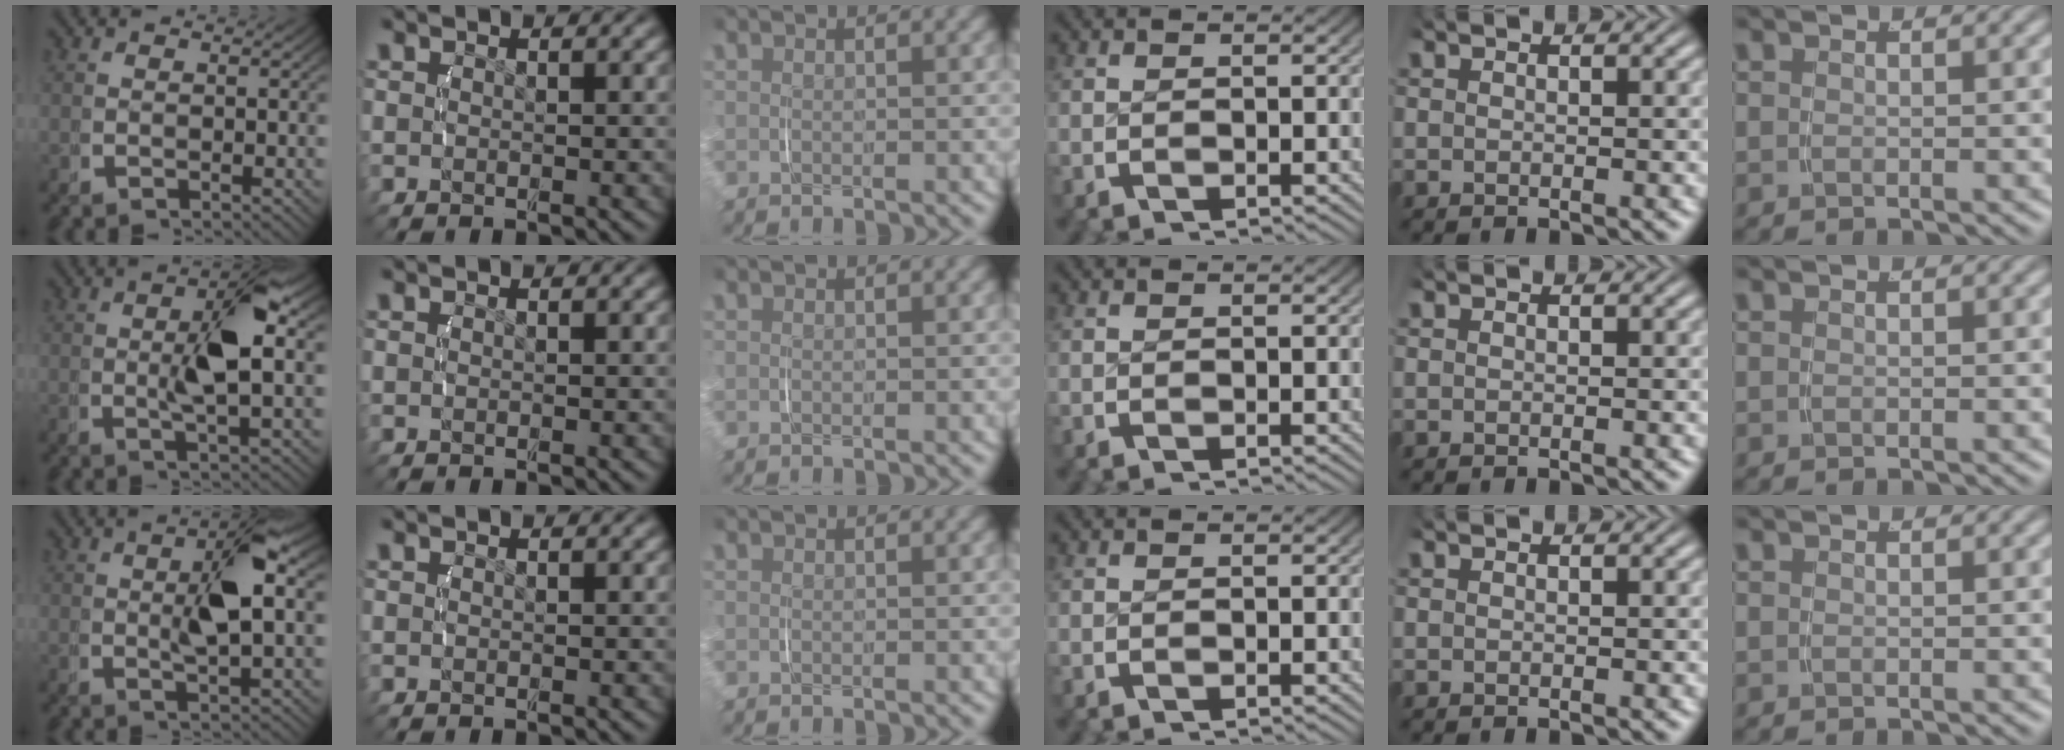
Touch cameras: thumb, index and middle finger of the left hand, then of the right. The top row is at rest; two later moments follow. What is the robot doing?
{"motion": "lift_and_place", "object": "jar lid"}